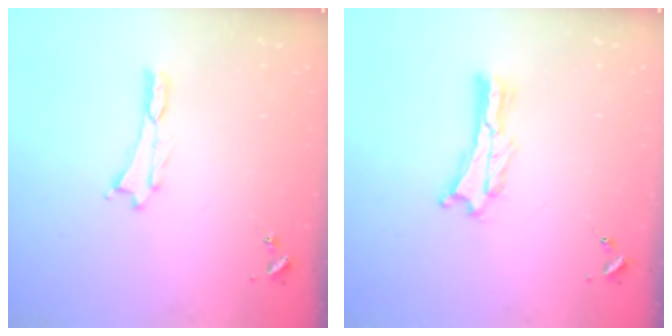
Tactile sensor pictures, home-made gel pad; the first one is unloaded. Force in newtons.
{"total": 0.8, "press": 0.7, "slide": 0.2}